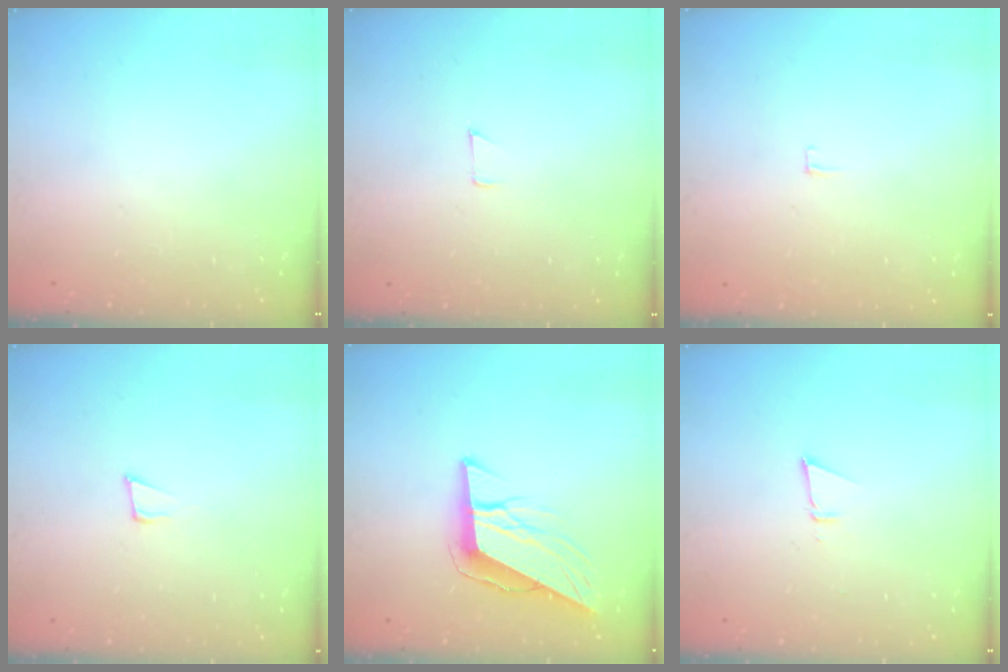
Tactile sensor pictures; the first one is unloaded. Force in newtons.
{"total": 3.8, "press": 3.8, "slide": 0.3}
{"total": 3.8, "press": 3.8, "slide": 0.3}
{"total": 7.0, "press": 6.8, "slide": 1.4}
{"total": 10.2, "press": 10.2, "slide": 0.6}
{"total": 3.0, "press": 2.9, "slide": 0.8}